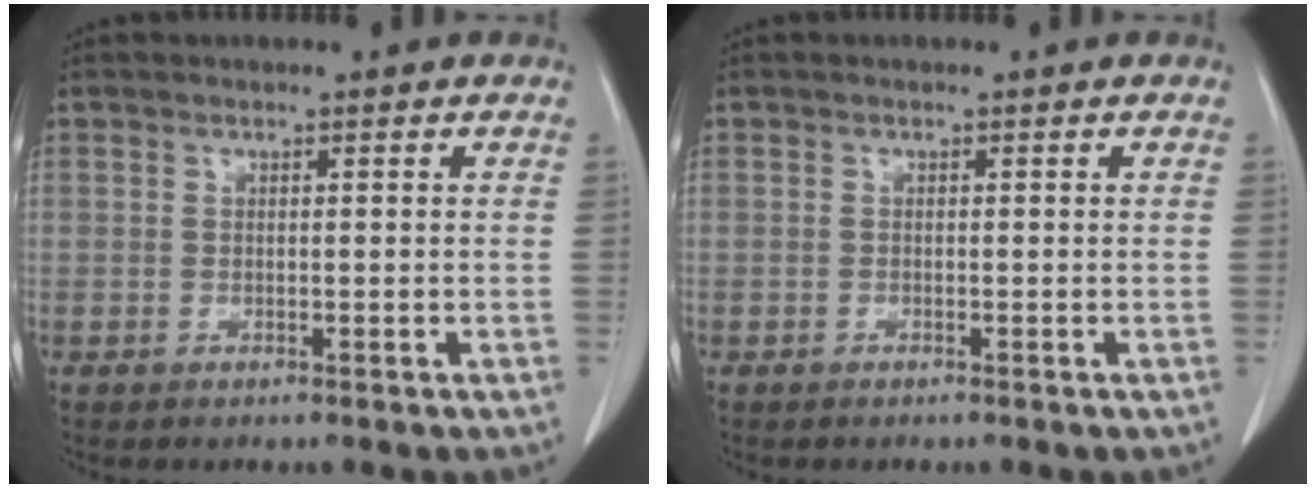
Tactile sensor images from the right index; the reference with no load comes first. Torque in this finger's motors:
{"motor_torque": [-0.13, -0.09, -0.04, -0.01]}